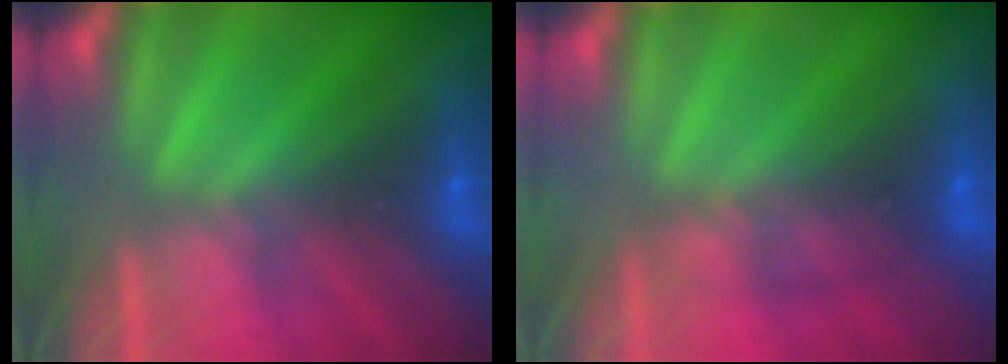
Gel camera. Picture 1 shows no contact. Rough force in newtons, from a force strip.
{"total": 1.8}